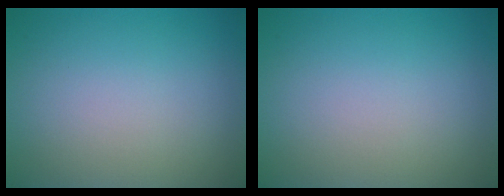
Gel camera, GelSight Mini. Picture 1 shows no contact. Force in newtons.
{"total": 0.0}